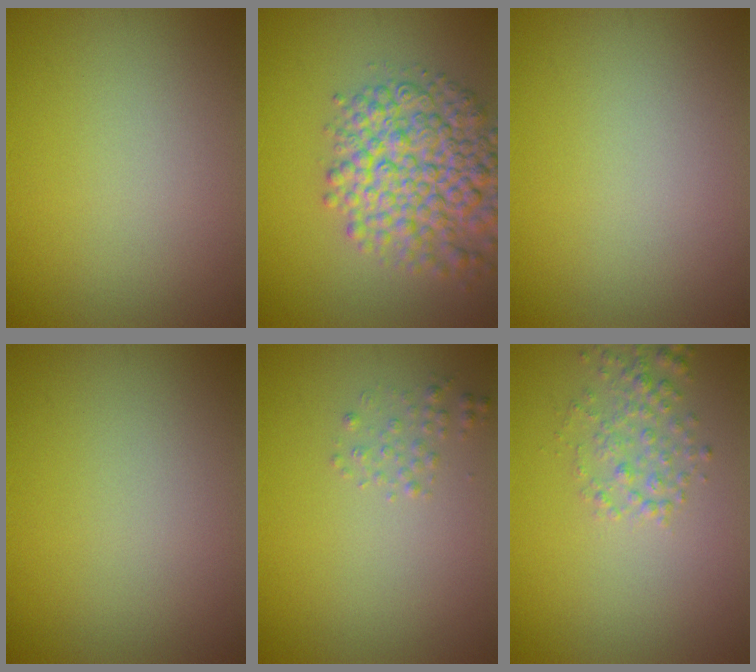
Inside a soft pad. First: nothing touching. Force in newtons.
{"total": 8.1, "press": 8.1, "slide": 0.3}
{"total": 0.0}
{"total": 0.0}
{"total": 1.0, "press": 1.0, "slide": 0.1}
{"total": 2.3, "press": 2.3, "slide": 0.1}